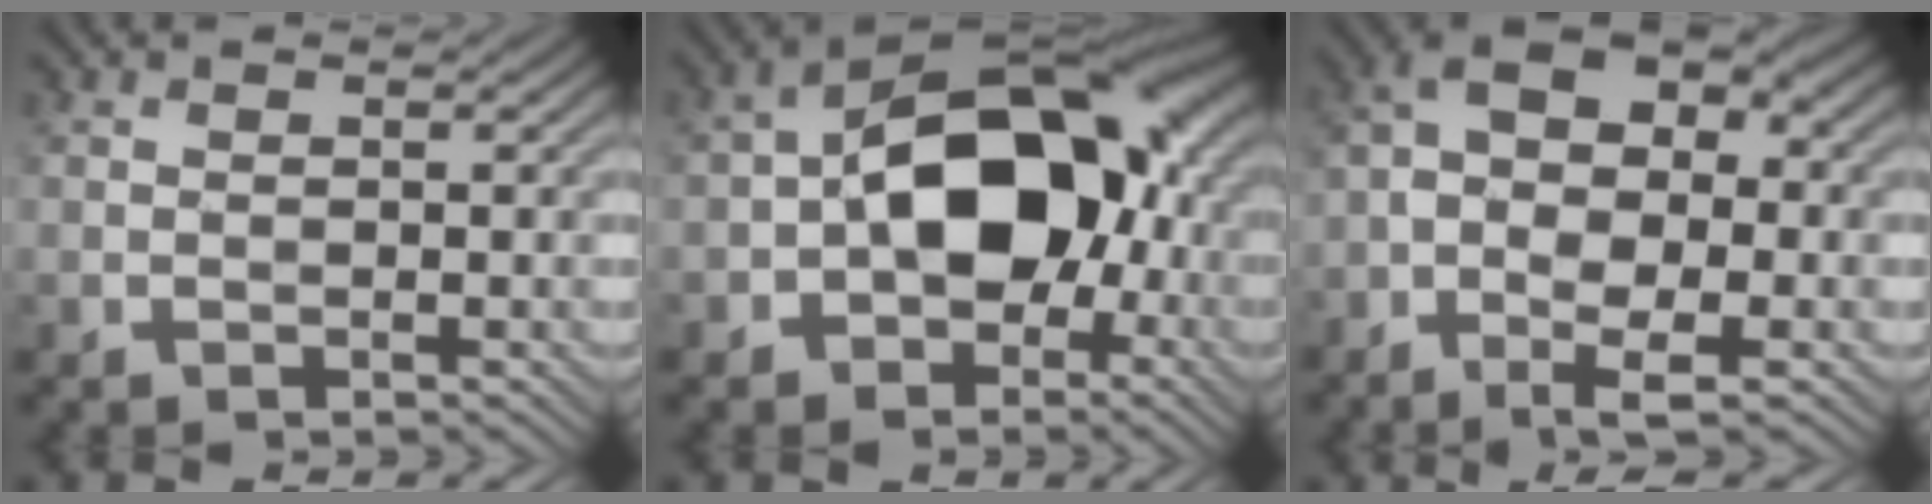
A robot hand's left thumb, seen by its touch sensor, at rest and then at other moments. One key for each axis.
{"total": 13.9, "fx": -2.0, "fy": 8.9, "fz": 10.5, "tx": -0.141, "ty": 0.023, "tz": -0.050}
{"total": 11.6, "fx": -2.5, "fy": 5.8, "fz": 9.7, "tx": -0.187, "ty": 0.010, "tz": -0.049}